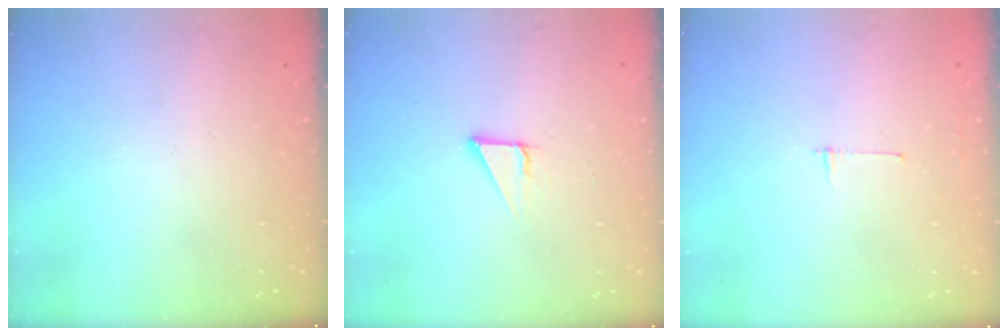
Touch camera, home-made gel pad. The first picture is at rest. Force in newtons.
{"total": 3.5, "press": 3.5, "slide": 0.2}
{"total": 2.7, "press": 2.7, "slide": 0.3}